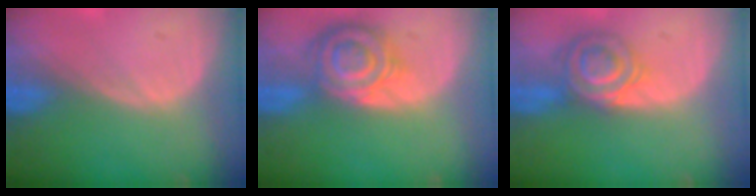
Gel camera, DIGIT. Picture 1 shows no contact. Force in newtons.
{"total": 8.2, "press": 7.1, "slide": 4.1}
{"total": 7.1, "press": 6.0, "slide": 3.8}